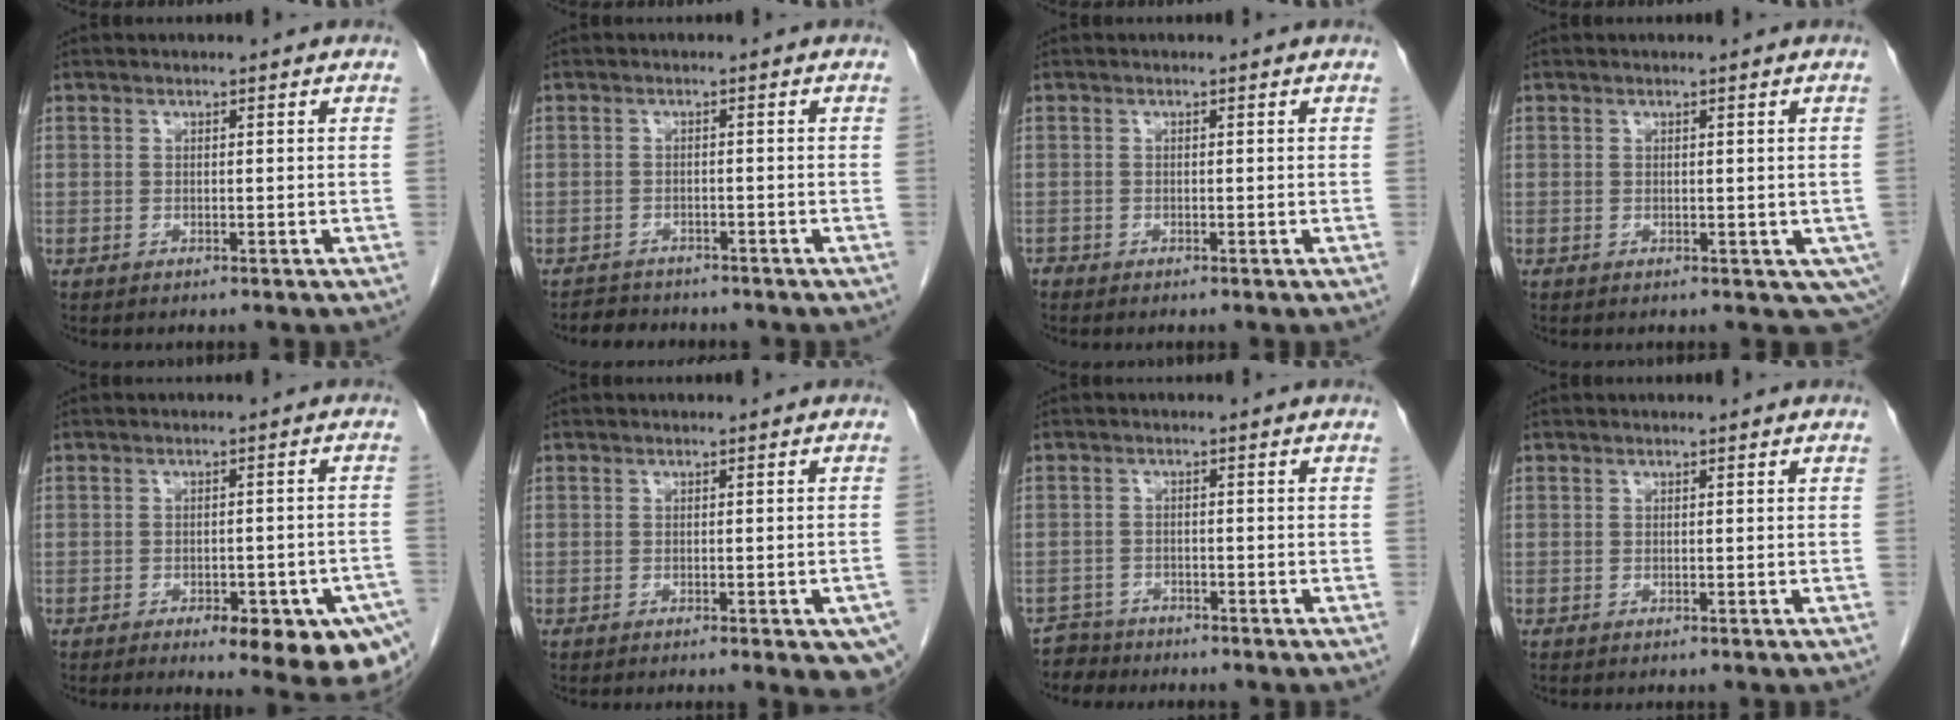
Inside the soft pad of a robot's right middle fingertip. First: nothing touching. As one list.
[{"total": 4.1, "force": [-3.7, 1.7, 0.4], "torque": [-0.012, -0.002, -0.051]}, {"total": 0.5, "force": [-0.5, 0.2, 0.0], "torque": [-0.005, -0.001, -0.010]}, {"total": 3.4, "force": [-0.1, 2.3, 2.4], "torque": [-0.018, -0.004, 0.007]}, {"total": 14.2, "force": [-8.4, 4.9, 10.4], "torque": [-0.077, 0.005, -0.099]}, {"total": 6.5, "force": [-4.0, 1.6, 4.9], "torque": [-0.037, -0.011, -0.050]}, {"total": 3.4, "force": [-3.0, 1.3, -1.0], "torque": [0.017, -0.002, -0.057]}, {"total": 0.0}]